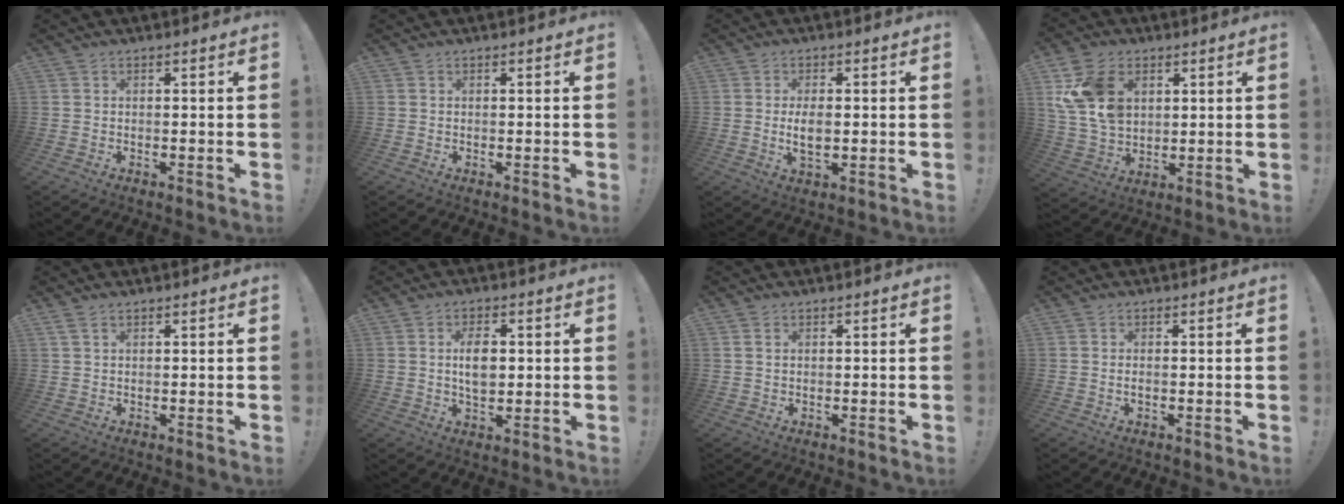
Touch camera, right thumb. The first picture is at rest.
{"total": 0.0}
{"total": 5.0, "force": [-0.1, 2.5, 4.4], "torque": [-0.077, -0.003, -0.006]}
{"total": 15.1, "force": [5.2, 11.0, 9.0], "torque": [-0.168, -0.018, 0.102]}
{"total": 2.0, "force": [1.2, 0.9, 1.3], "torque": [-0.026, 0.000, 0.023]}
{"total": 7.3, "force": [0.8, 4.6, 5.6], "torque": [-0.092, -0.001, 0.008]}
{"total": 1.1, "force": [0.6, 0.7, 0.6], "torque": [-0.015, 0.003, 0.010]}
{"total": 0.8, "force": [-0.2, 0.2, 0.7], "torque": [-0.014, 0.000, -0.005]}